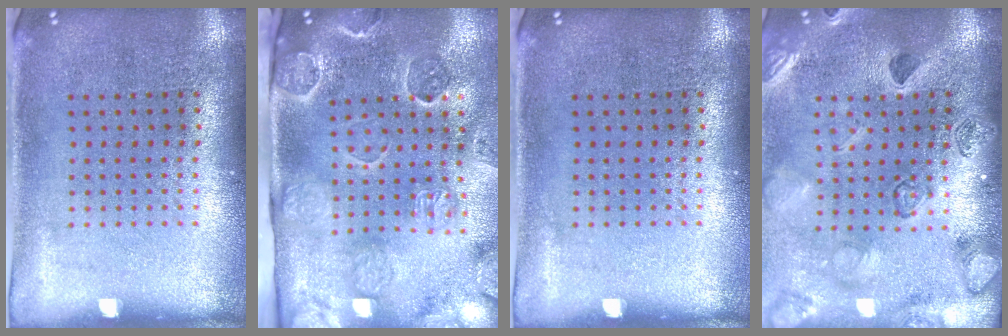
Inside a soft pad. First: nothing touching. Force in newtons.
{"total": 3.2, "press": 3.1, "slide": 0.7}
{"total": 0.0}
{"total": 2.3, "press": 2.3, "slide": 0.2}